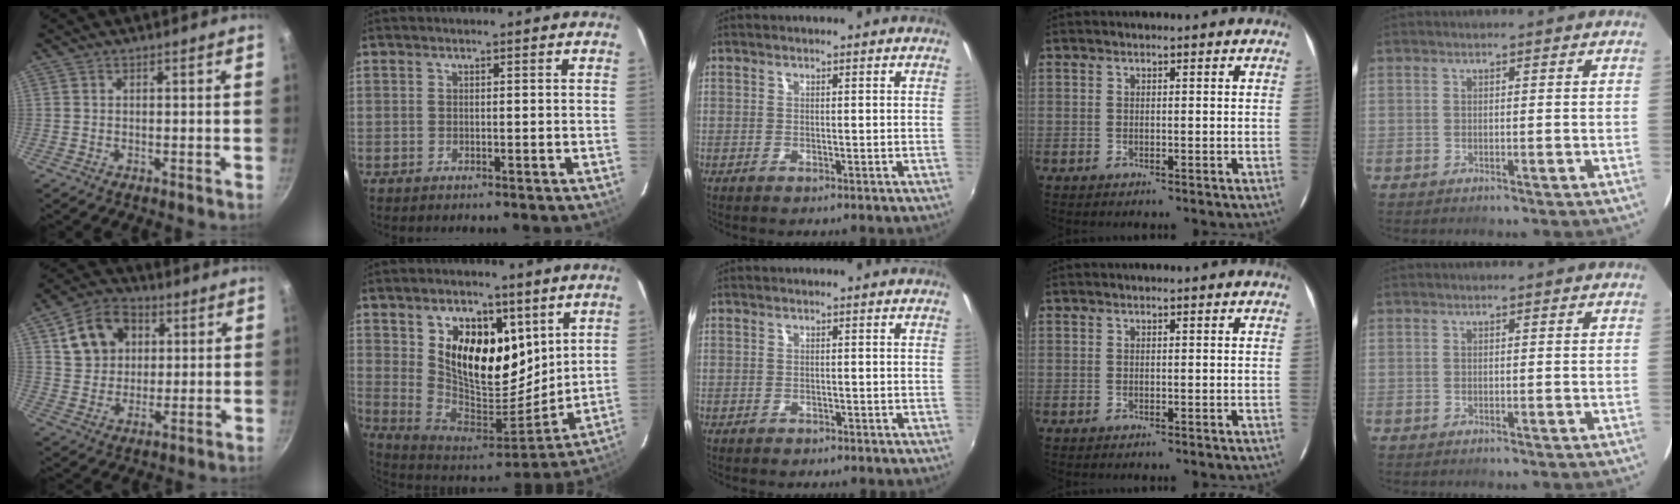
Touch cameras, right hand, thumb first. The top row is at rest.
{"thumb": {"total": 11.9, "force": [4.0, 9.3, 6.4], "torque": [-0.092, 0.005, 0.064]}, "index": {"total": 17.3, "force": [7.3, 10.5, 11.6], "torque": [-0.215, -0.008, 0.140]}, "middle": {"total": 1.0, "force": [-0.8, 0.5, 0.1], "torque": [-0.006, 0.003, -0.011]}}